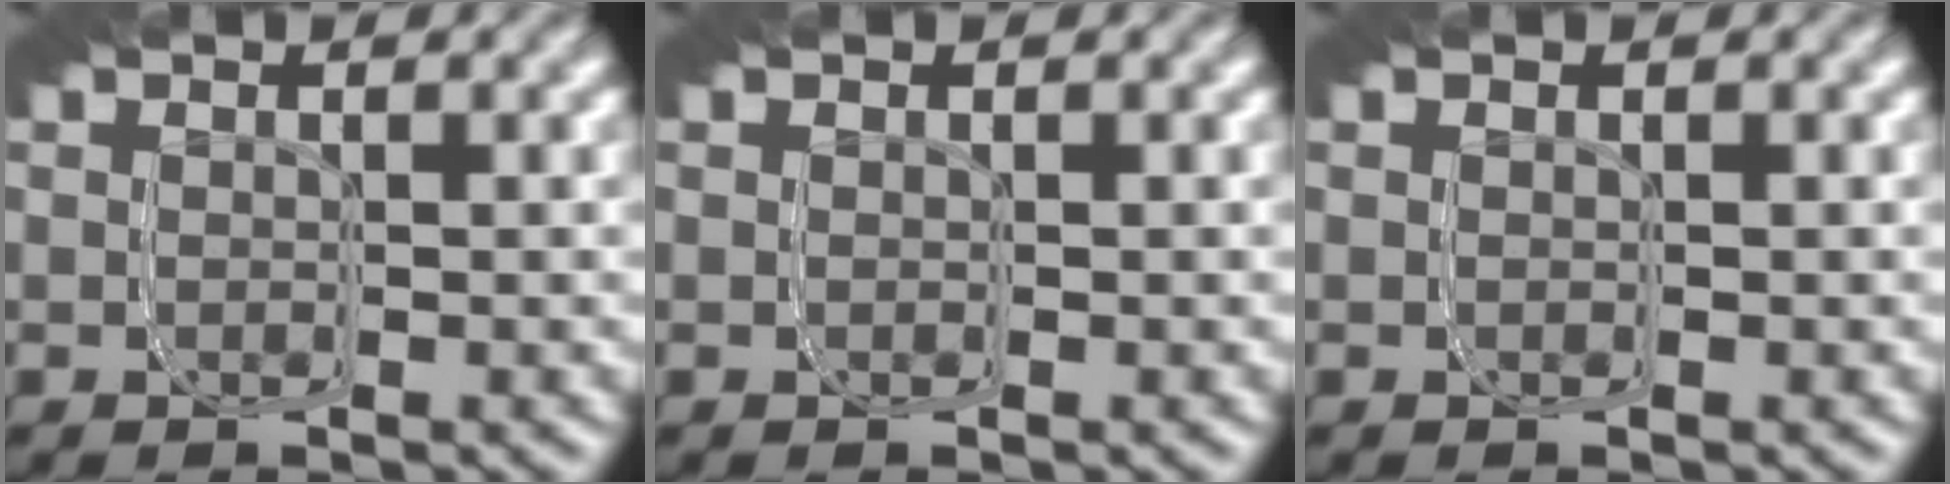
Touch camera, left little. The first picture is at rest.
{"total": 0.0}
{"total": 0.0}